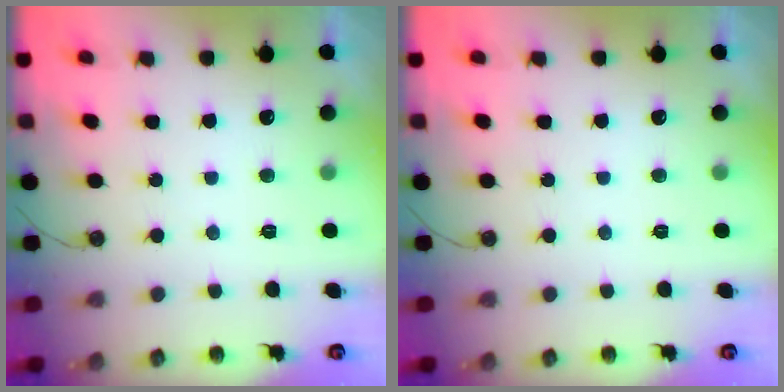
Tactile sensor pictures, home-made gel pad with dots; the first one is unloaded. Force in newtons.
{"total": 0.0}